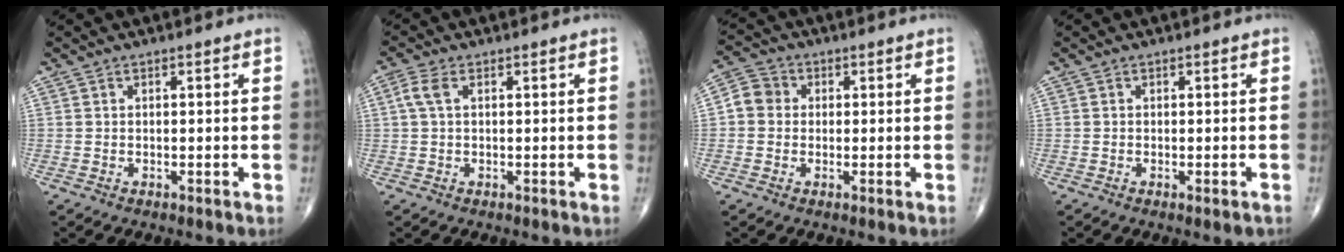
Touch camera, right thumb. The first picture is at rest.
{"total": 3.1, "force": [0.7, 1.6, 2.5], "torque": [-0.072, 0.015, 0.014]}
{"total": 4.7, "force": [0.1, 4.3, 1.8], "torque": [-0.021, 0.011, -0.008]}
{"total": 1.1, "force": [-0.5, 0.2, 0.9], "torque": [-0.013, -0.003, -0.006]}